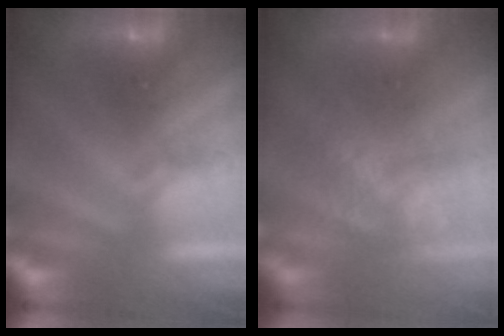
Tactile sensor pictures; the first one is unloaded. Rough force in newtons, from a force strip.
{"total": 3.9}